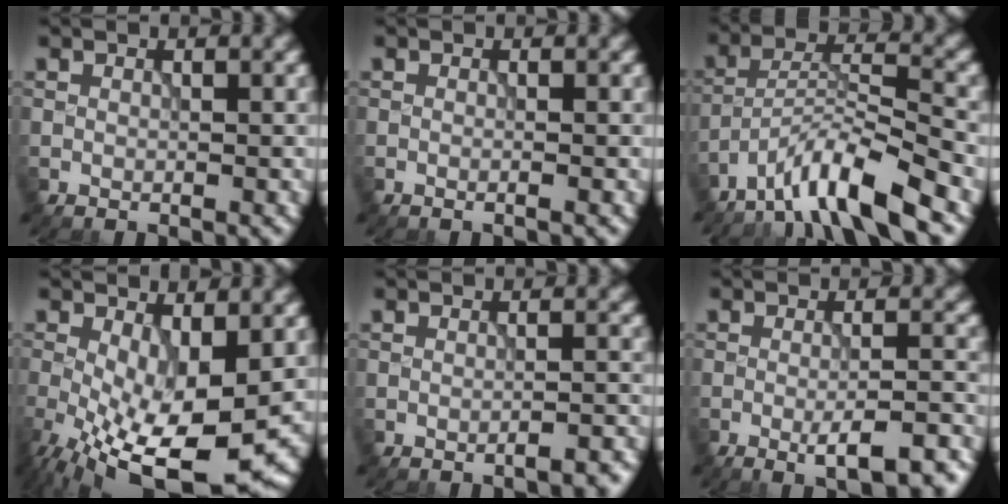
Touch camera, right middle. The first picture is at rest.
{"total": 0.7, "force": [-0.2, 0.2, 0.6], "torque": [-0.008, -0.006, -0.010]}
{"total": 7.4, "force": [-5.7, 0.9, 4.7], "torque": [-0.074, 0.007, -0.109]}
{"total": 12.3, "force": [-4.3, 4.8, 10.4], "torque": [-0.197, -0.037, -0.060]}
{"total": 2.4, "force": [-1.7, 0.6, 1.6], "torque": [-0.012, 0.006, -0.026]}
{"total": 6.0, "force": [-3.0, 1.4, 4.9], "torque": [-0.074, 0.000, -0.042]}